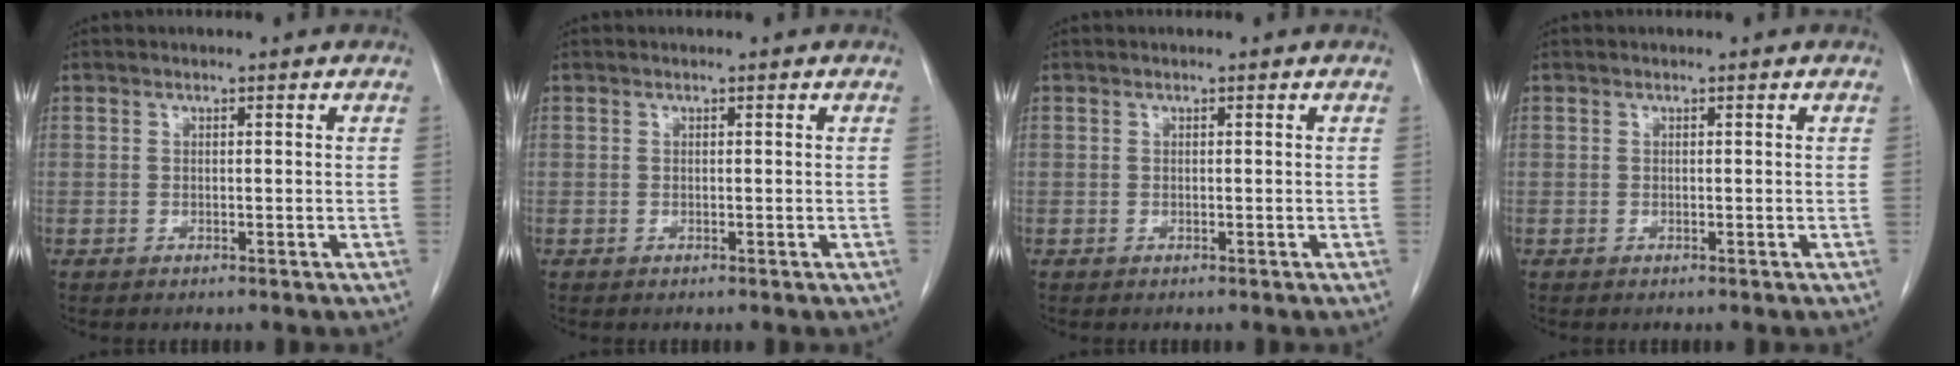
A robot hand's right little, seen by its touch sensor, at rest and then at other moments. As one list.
[{"total": 0.0}, {"total": 0.0}, {"total": 0.0}]